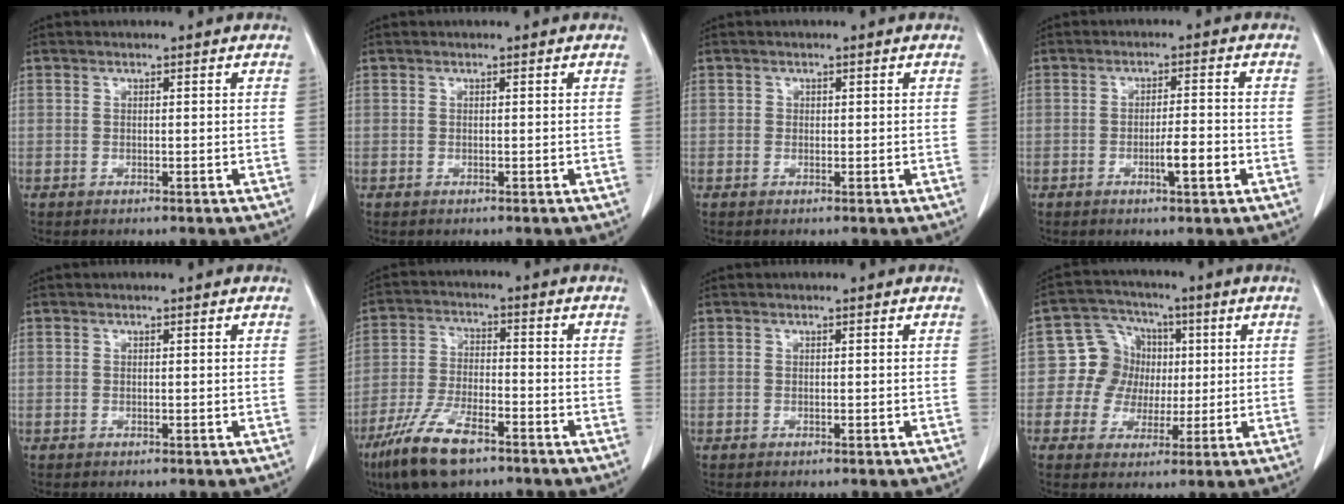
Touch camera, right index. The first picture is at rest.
{"total": 0.0}
{"total": 0.9, "force": [0.1, 0.8, 0.4], "torque": [-0.010, 0.009, 0.004]}
{"total": 4.8, "force": [-1.7, 0.8, 4.4], "torque": [-0.073, 0.000, -0.024]}
{"total": 0.0}
{"total": 11.5, "force": [-7.5, 3.5, 8.0], "torque": [-0.167, -0.017, -0.137]}
{"total": 0.0}
{"total": 9.2, "force": [0.4, 8.6, 3.0], "torque": [-0.053, 0.042, 0.012]}